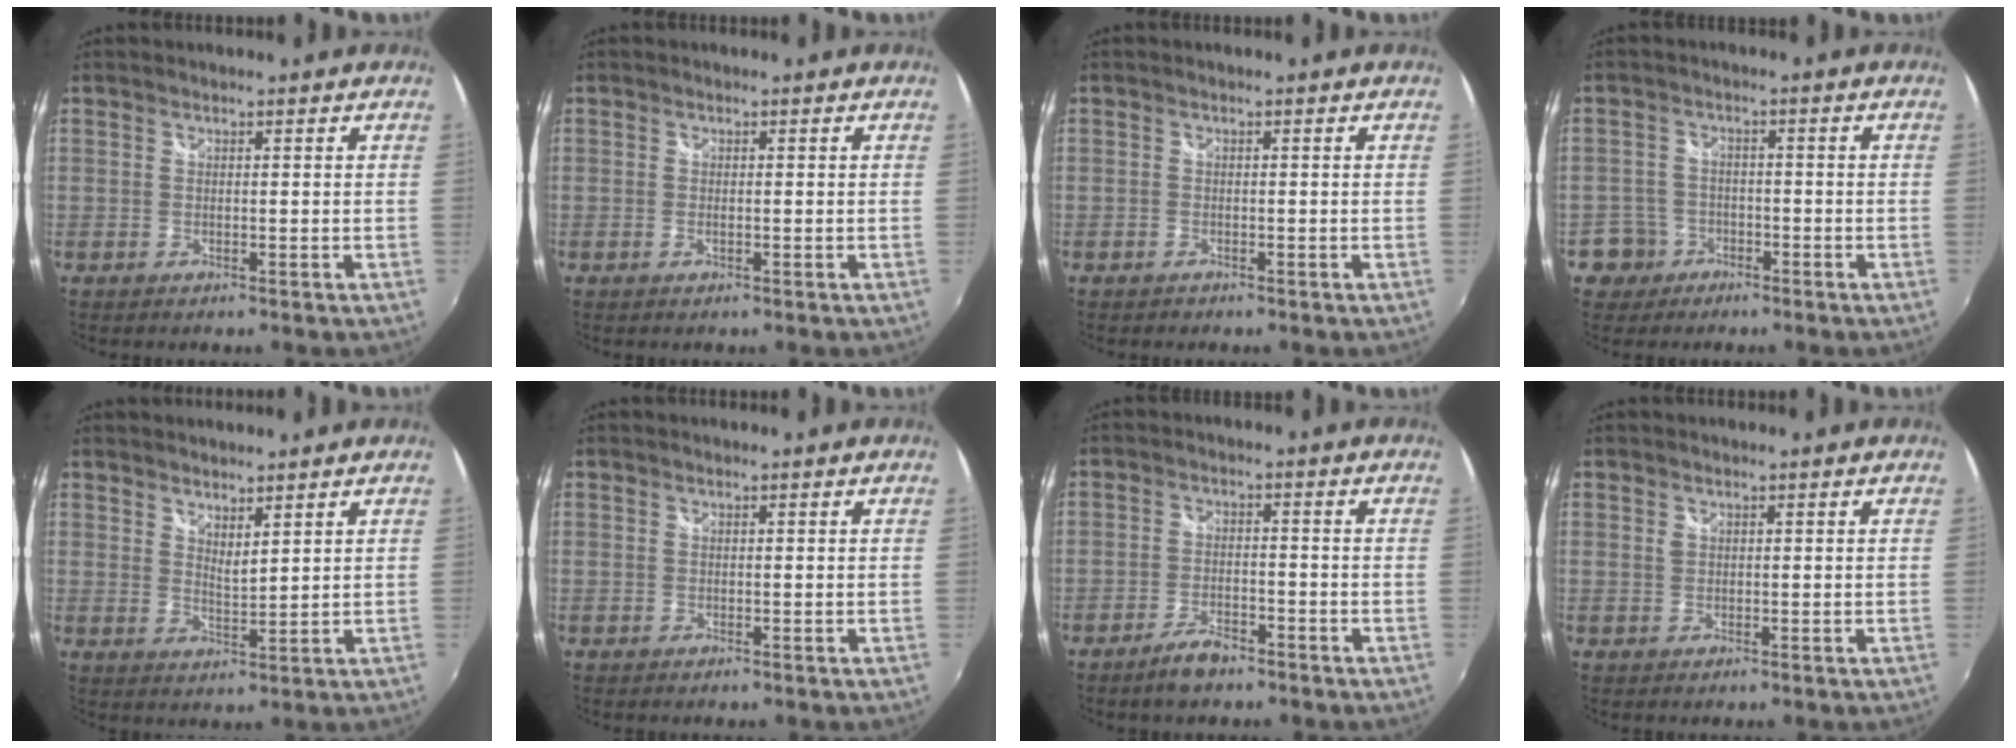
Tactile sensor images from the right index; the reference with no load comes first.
{"total": 0.6, "force": [-0.2, 0.0, 0.5], "torque": [-0.012, -0.001, -0.005]}
{"total": 0.9, "force": [-0.6, 0.6, 0.2], "torque": [-0.005, 0.000, -0.010]}
{"total": 5.1, "force": [-2.6, 4.4, 0.3], "torque": [-0.018, 0.018, -0.046]}
{"total": 3.5, "force": [2.9, 0.8, 1.7], "torque": [-0.026, -0.002, 0.049]}
{"total": 0.0}
{"total": 4.8, "force": [-3.8, 1.5, 2.6], "torque": [-0.065, 0.000, -0.067]}
{"total": 1.0, "force": [0.4, 0.9, 0.2], "torque": [0.000, 0.002, 0.004]}